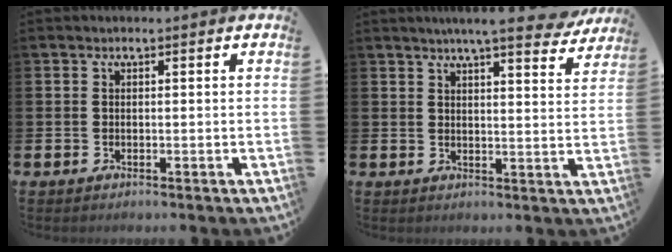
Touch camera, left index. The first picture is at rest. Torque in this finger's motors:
{"motor_torque": [1.05, -1.09, 0.42, 0.09]}